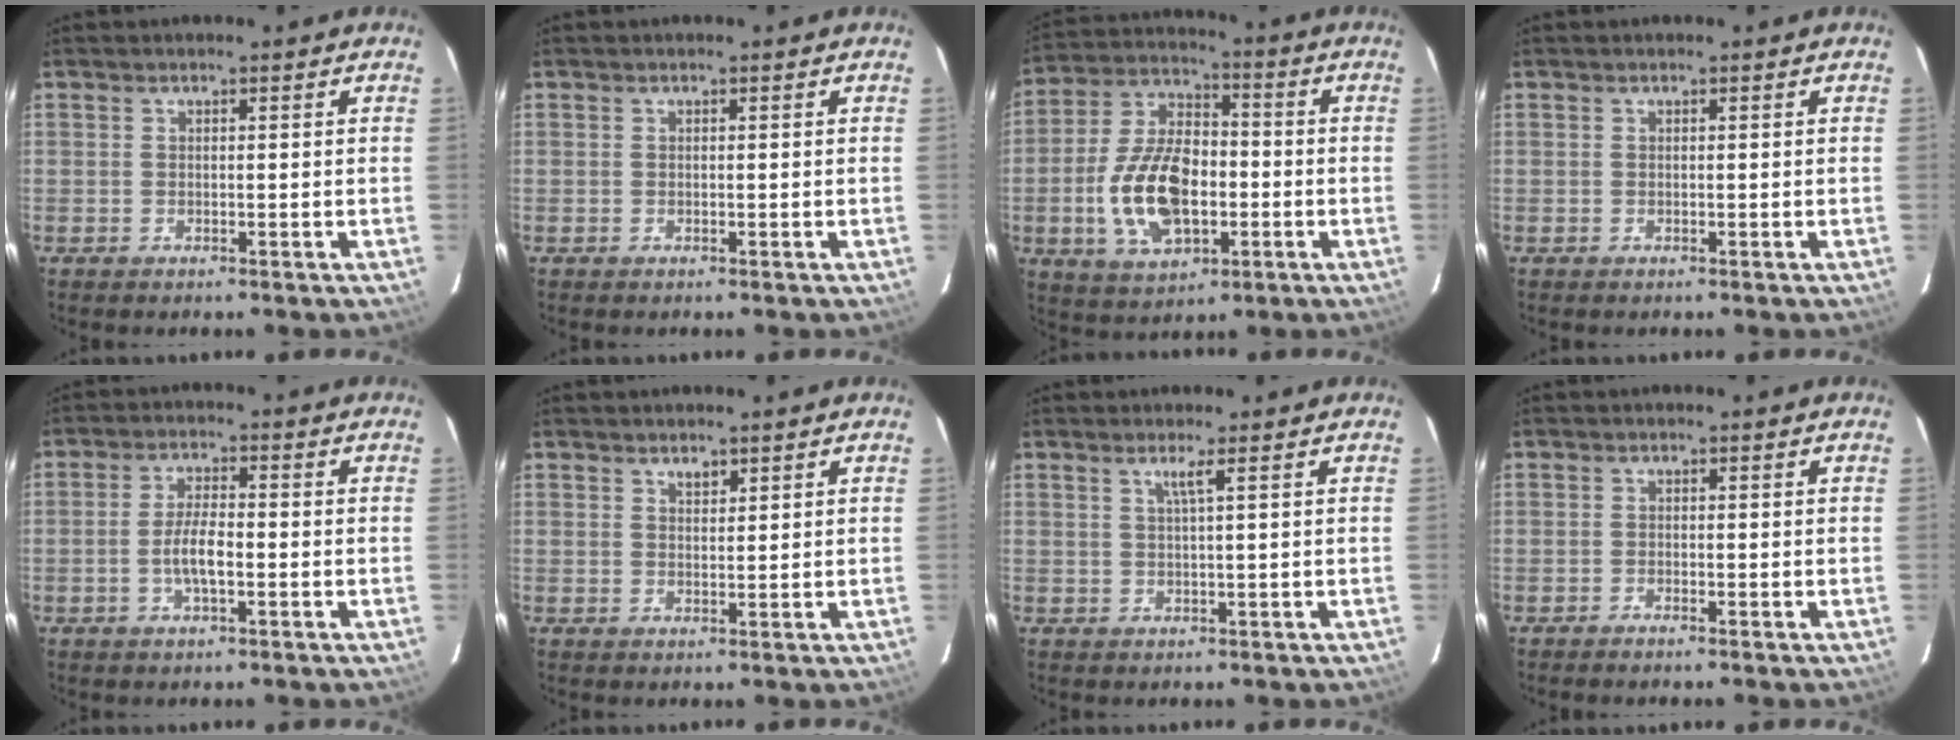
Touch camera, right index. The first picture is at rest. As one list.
[{"total": 0.0}, {"total": 16.2, "force": [-3.6, 9.2, 12.9], "torque": [-0.262, 0.010, -0.056]}, {"total": 0.0}, {"total": 5.1, "force": [-1.5, 1.6, 4.6], "torque": [-0.091, 0.002, -0.027]}, {"total": 1.6, "force": [1.2, 0.8, 0.8], "torque": [-0.009, 0.003, 0.022]}, {"total": 1.7, "force": [0.8, -0.7, 1.4], "torque": [-0.020, -0.003, 0.015]}, {"total": 0.9, "force": [-0.8, 0.0, 0.3], "torque": [-0.009, -0.001, -0.017]}]